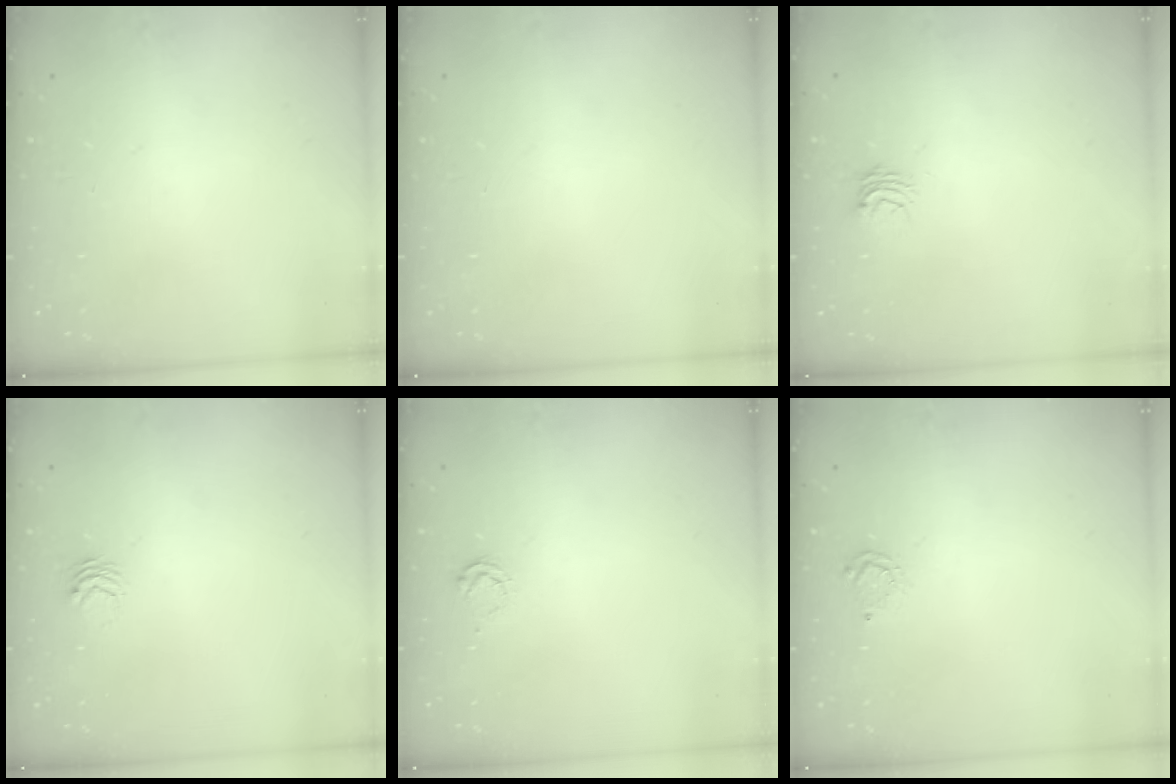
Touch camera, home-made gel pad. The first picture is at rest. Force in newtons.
{"total": 0.0}
{"total": 4.1, "press": 4.0, "slide": 0.3}
{"total": 3.5, "press": 3.4, "slide": 0.5}
{"total": 3.4, "press": 3.4, "slide": 0.4}
{"total": 4.6, "press": 4.6, "slide": 0.5}